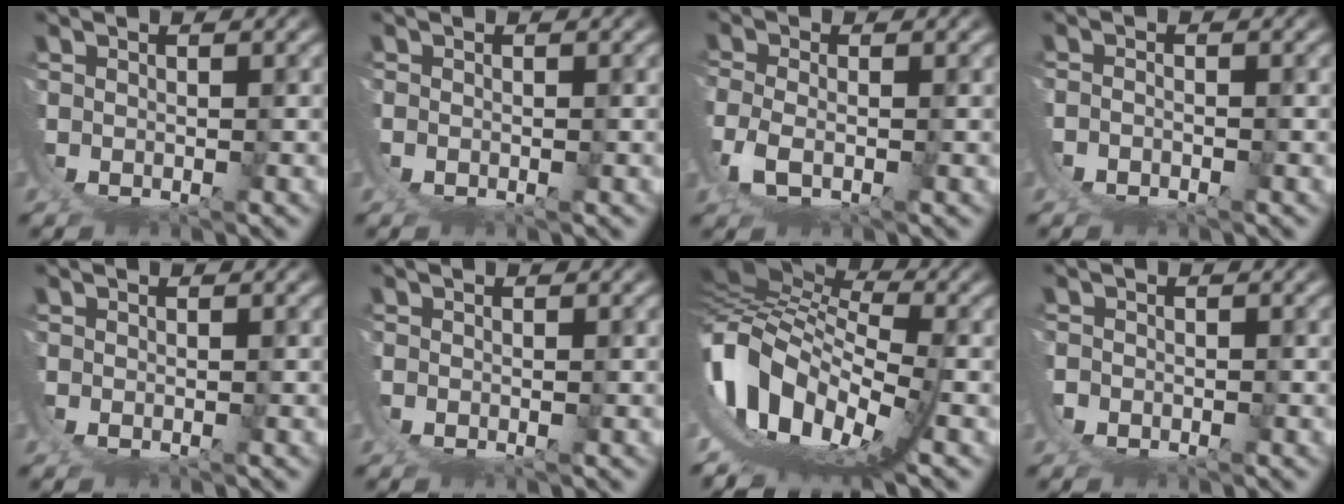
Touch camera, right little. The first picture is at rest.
{"total": 0.5, "force": [0.1, 0.2, 0.5], "torque": [-0.012, 0.000, 0.001]}
{"total": 3.3, "force": [1.0, 1.7, 2.6], "torque": [-0.087, -0.020, 0.030]}
{"total": 2.8, "force": [-0.4, 2.4, 1.4], "torque": [-0.041, -0.009, -0.007]}
{"total": 0.5, "force": [0.2, -0.5, 0.1], "torque": [0.000, -0.001, 0.005]}
{"total": 0.5, "force": [0.3, -0.1, 0.5], "torque": [-0.013, -0.001, 0.005]}
{"total": 17.1, "force": [1.4, 11.6, 12.4], "torque": [-0.253, -0.029, 0.030]}
{"total": 2.0, "force": [-0.2, 1.9, 0.4], "torque": [-0.023, -0.003, -0.006]}